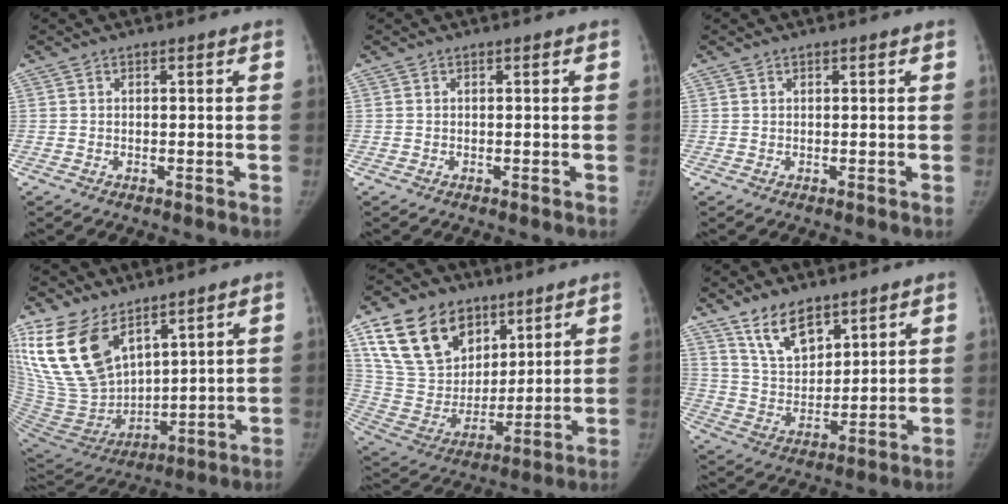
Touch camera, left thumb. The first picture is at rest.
{"total": 0.0}
{"total": 0.0}
{"total": 19.3, "force": [11.0, 10.6, 11.7], "torque": [-0.219, -0.058, 0.231]}
{"total": 20.9, "force": [11.2, 14.5, 10.1], "torque": [-0.161, -0.035, 0.215]}
{"total": 10.4, "force": [7.1, 5.3, 5.4], "torque": [-0.070, -0.046, 0.141]}